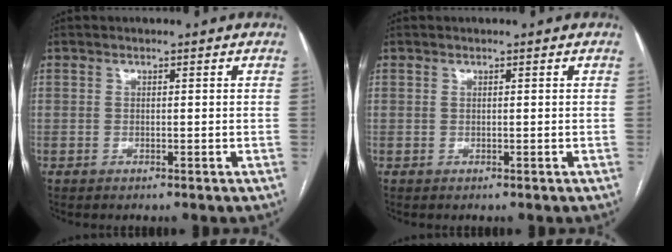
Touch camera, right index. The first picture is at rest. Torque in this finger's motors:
{"motor_torque": [0.08, 0.01, -0.03, 0.00]}